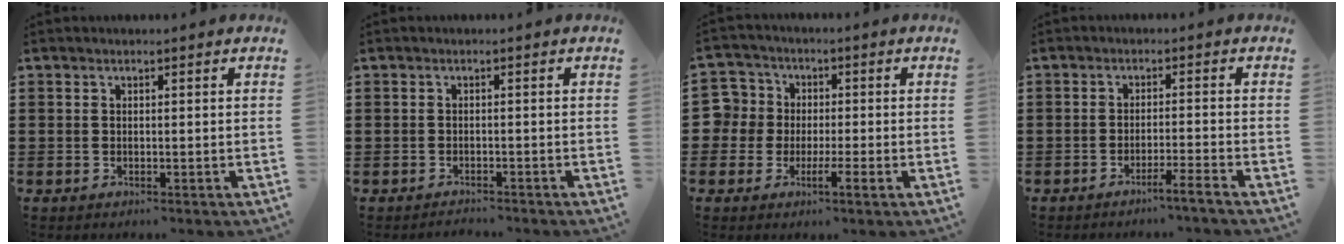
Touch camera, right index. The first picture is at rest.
{"total": 1.2, "force": [-1.2, 0.1, -0.2], "torque": [-0.001, 0.002, -0.026]}
{"total": 5.0, "force": [-1.1, 4.6, 1.5], "torque": [-0.066, 0.008, -0.030]}
{"total": 2.8, "force": [-2.3, -0.8, 1.4], "torque": [-0.021, -0.005, -0.043]}